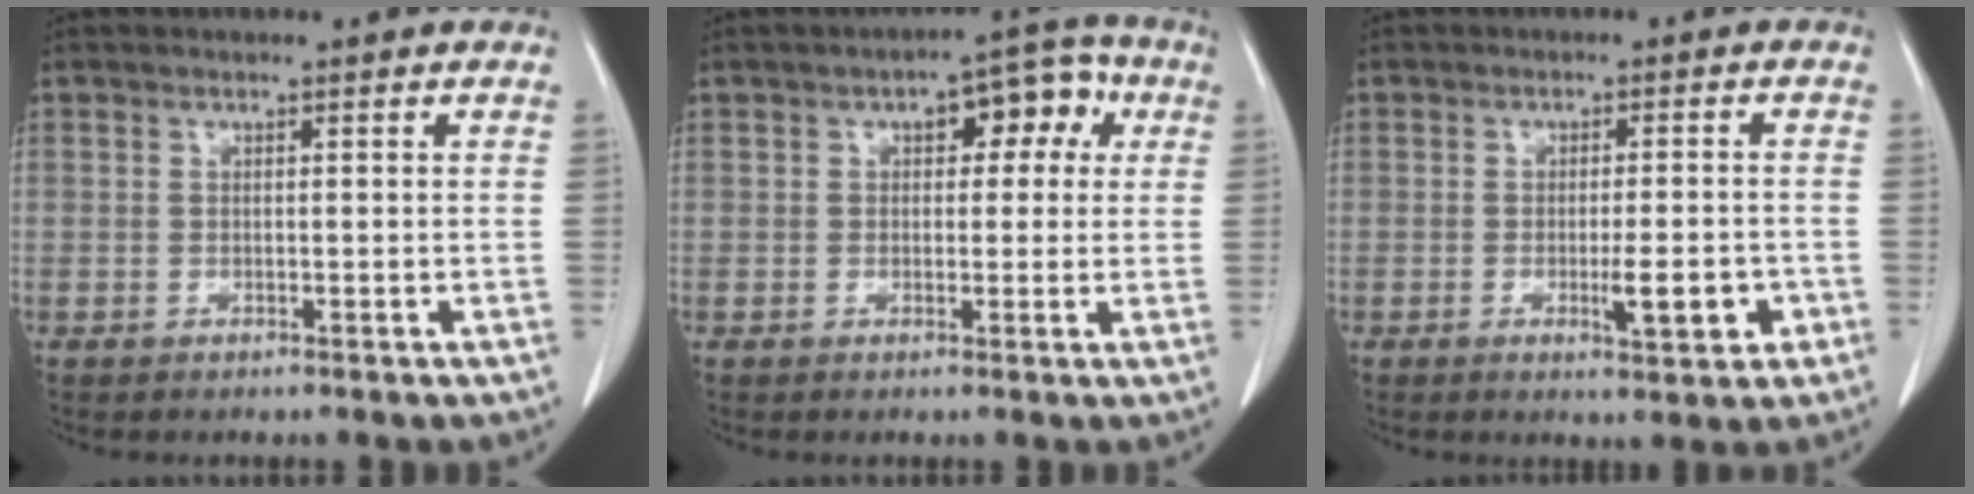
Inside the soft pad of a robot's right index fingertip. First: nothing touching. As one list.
[{"total": 7.0, "force": [2.2, 3.5, 5.7], "torque": [-0.063, 0.035, 0.024]}, {"total": 5.5, "force": [-1.8, 1.0, 5.1], "torque": [-0.074, -0.003, -0.019]}]